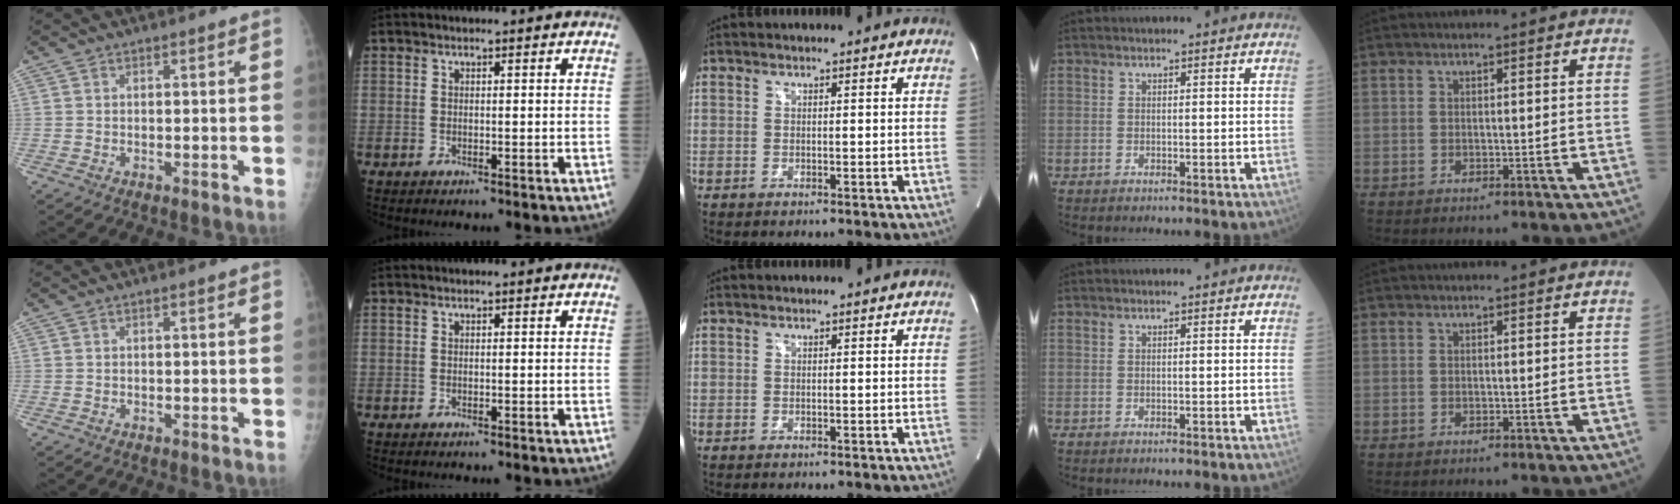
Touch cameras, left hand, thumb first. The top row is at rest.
{}